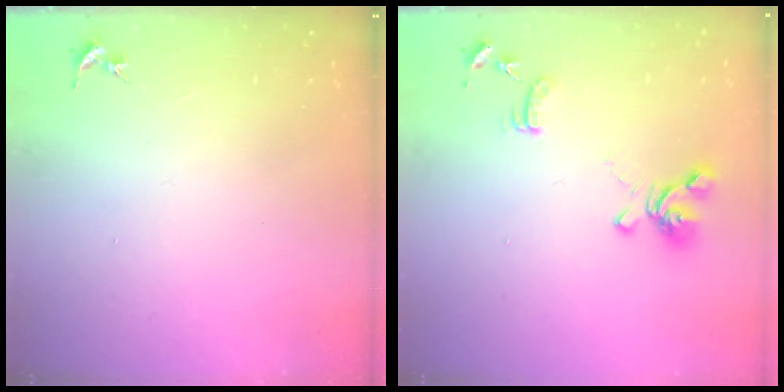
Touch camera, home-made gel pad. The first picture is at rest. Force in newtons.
{"total": 13.1, "press": 13.0, "slide": 1.2}